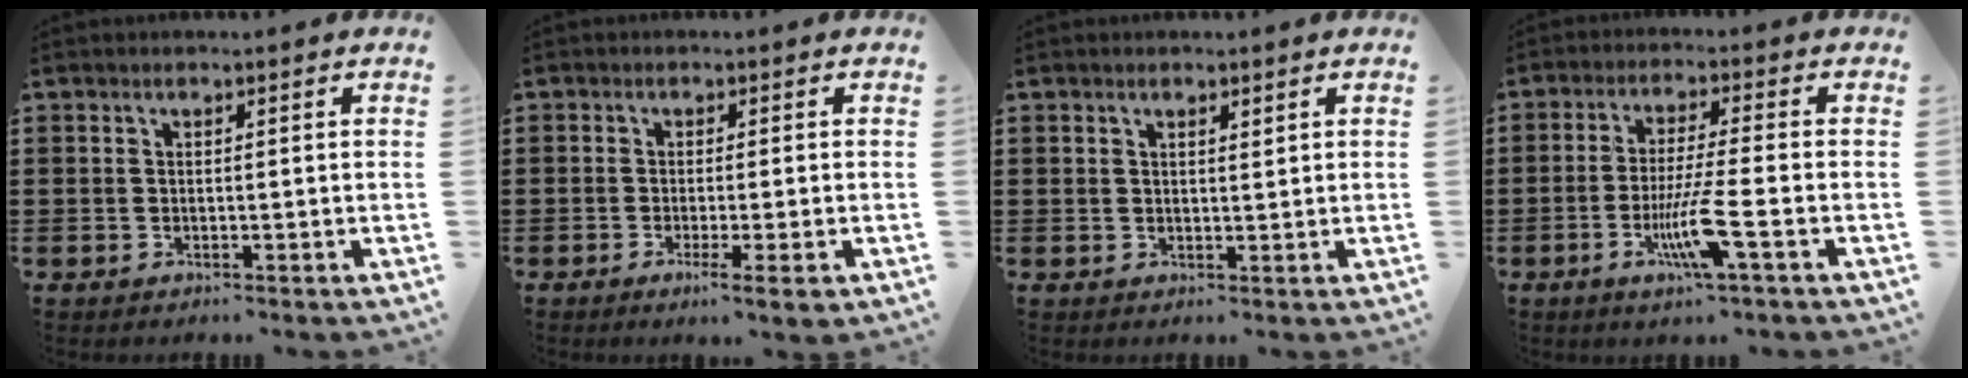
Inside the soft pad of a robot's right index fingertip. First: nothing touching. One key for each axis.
{"total": 3.3, "fx": -1.7, "fy": 0.1, "fz": 2.8, "tx": -0.052, "ty": -0.014, "tz": -0.028}
{"total": 1.1, "fx": 1.0, "fy": 0.4, "fz": 0.4, "tx": -0.008, "ty": 0.002, "tz": 0.018}
{"total": 8.3, "fx": -3.3, "fy": 0.2, "fz": 7.7, "tx": -0.158, "ty": -0.021, "tz": -0.065}